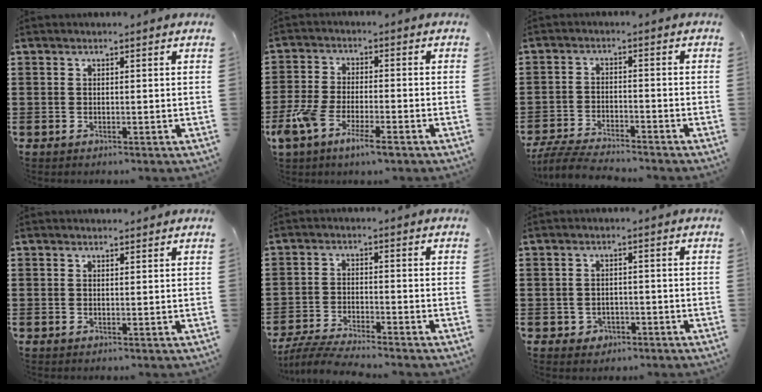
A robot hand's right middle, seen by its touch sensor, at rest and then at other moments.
{"total": 6.5, "force": [-4.1, 1.6, 4.8], "torque": [-0.113, -0.009, -0.080]}
{"total": 5.4, "force": [-5.2, 0.5, 1.5], "torque": [-0.041, -0.004, -0.106]}
{"total": 0.6, "force": [0.6, 0.2, 0.0], "torque": [0.006, -0.003, 0.009]}
{"total": 4.8, "force": [-4.6, 0.2, 1.5], "torque": [-0.046, -0.010, -0.097]}
{"total": 1.7, "force": [-1.2, 1.3, 0.3], "torque": [-0.011, 0.001, -0.028]}